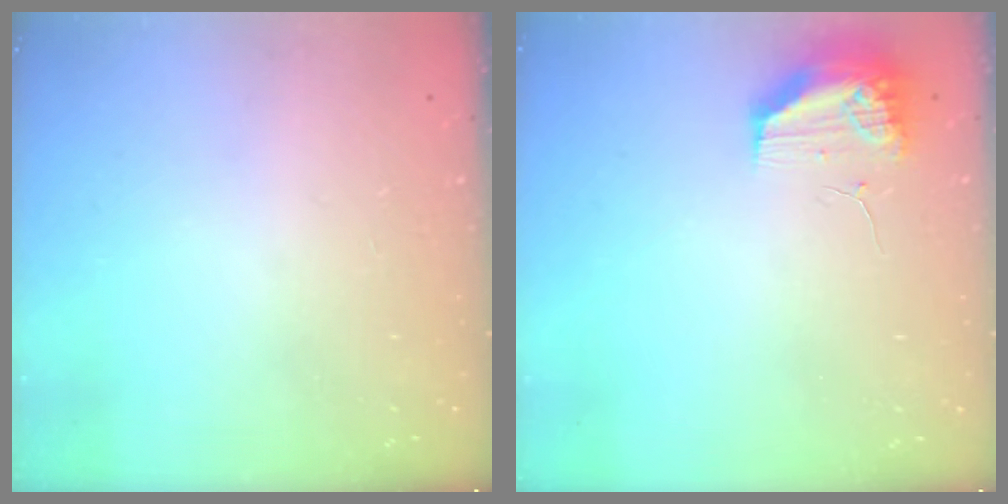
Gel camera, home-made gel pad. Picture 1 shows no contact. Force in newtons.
{"total": 12.0, "press": 10.5, "slide": 5.8}